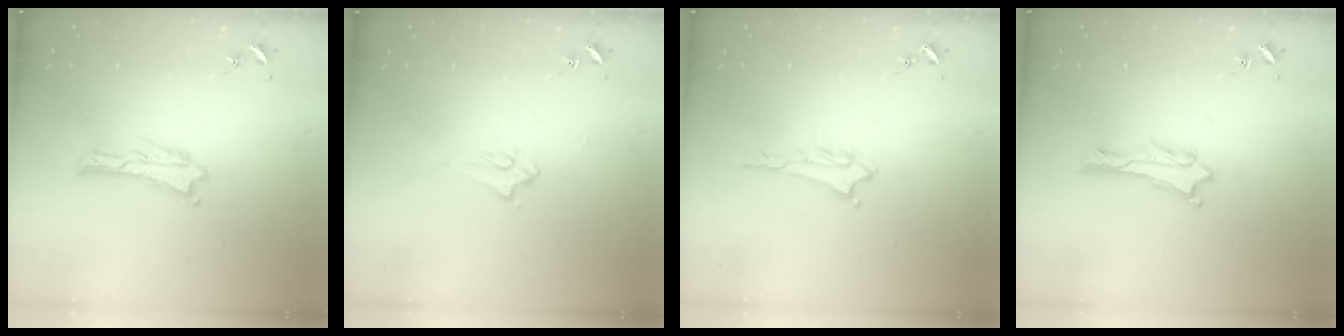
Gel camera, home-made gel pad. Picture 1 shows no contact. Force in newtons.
{"total": 1.9, "press": 1.9, "slide": 0.3}
{"total": 1.1, "press": 1.0, "slide": 0.1}
{"total": 0.0}